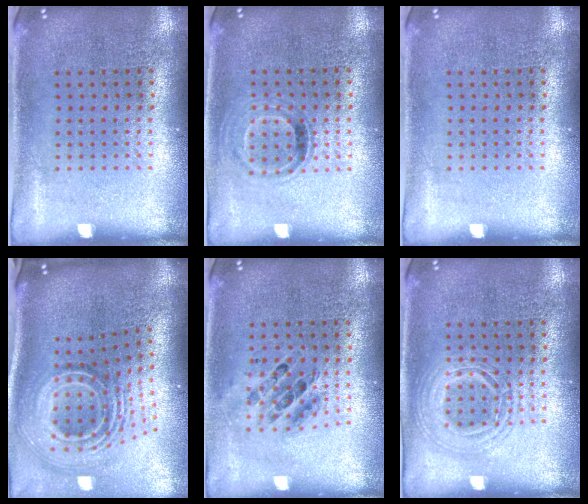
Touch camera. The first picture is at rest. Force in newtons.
{"total": 0.9, "press": 0.8, "slide": 0.4}
{"total": 0.0}
{"total": 3.0, "press": 2.0, "slide": 2.3}
{"total": 0.7, "press": 0.7, "slide": 0.2}
{"total": 2.5, "press": 2.5, "slide": 0.3}